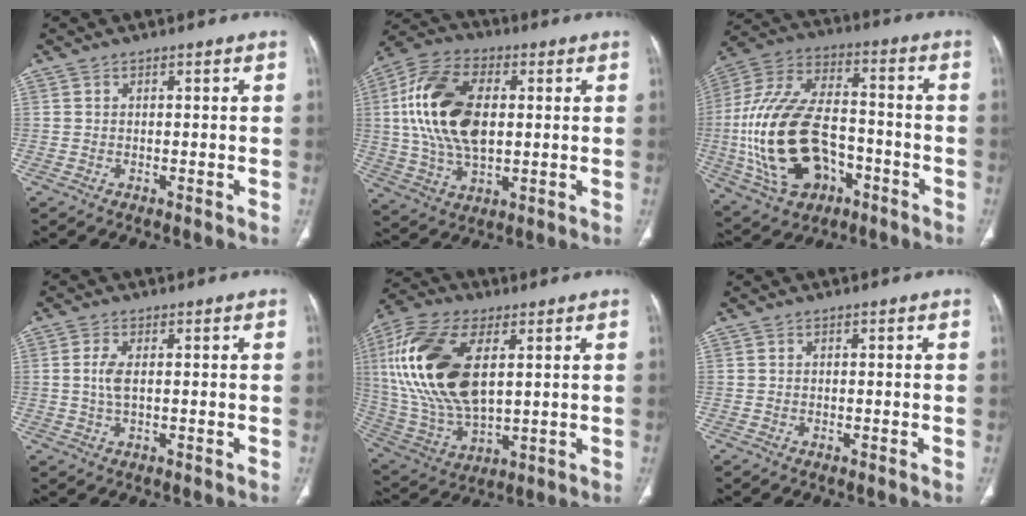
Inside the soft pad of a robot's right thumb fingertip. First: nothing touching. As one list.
[{"total": 18.8, "force": [2.3, 10.8, 15.3], "torque": [-0.299, 0.008, 0.043]}, {"total": 24.0, "force": [-5.9, 15.1, 17.6], "torque": [-0.357, 0.031, -0.089]}, {"total": 3.3, "force": [0.4, 1.3, 3.0], "torque": [-0.076, 0.000, 0.009]}, {"total": 23.1, "force": [5.4, 12.0, 19.0], "torque": [-0.398, -0.014, 0.103]}, {"total": 0.0}]